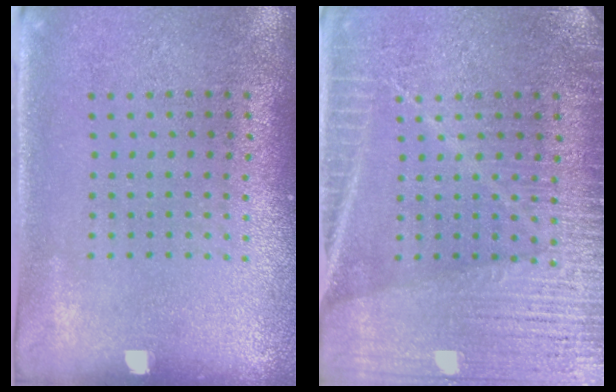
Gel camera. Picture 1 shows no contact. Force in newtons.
{"total": 3.7, "press": 3.7, "slide": 0.6}